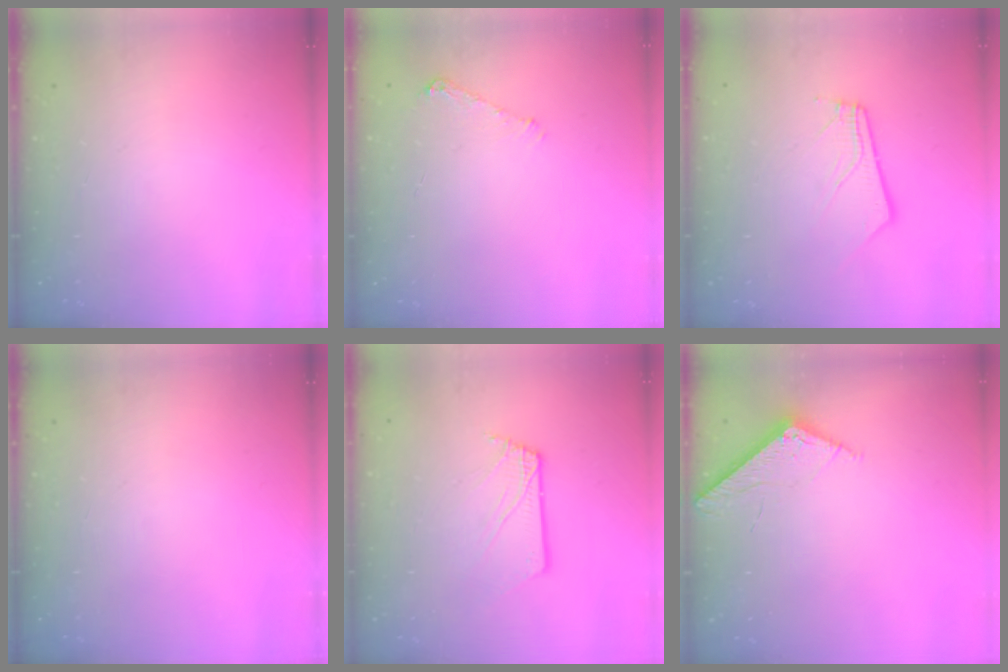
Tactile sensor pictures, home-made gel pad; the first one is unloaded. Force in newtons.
{"total": 5.3, "press": 5.2, "slide": 0.6}
{"total": 4.5, "press": 4.5, "slide": 0.5}
{"total": 0.0}
{"total": 2.6, "press": 2.6, "slide": 0.3}
{"total": 5.4, "press": 5.4, "slide": 0.1}